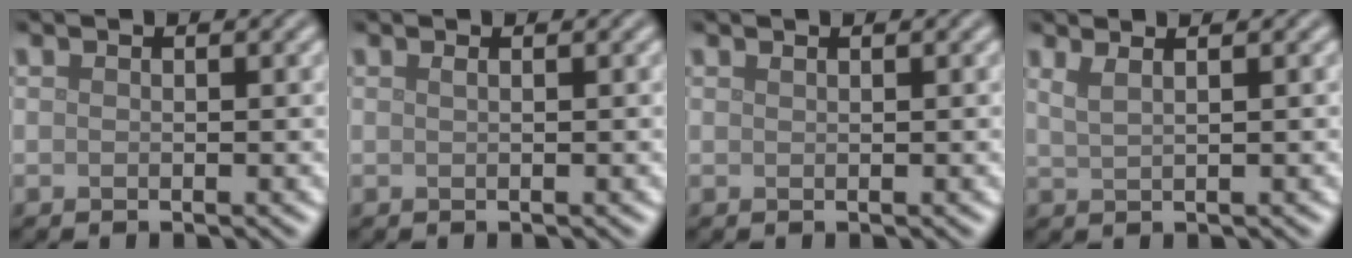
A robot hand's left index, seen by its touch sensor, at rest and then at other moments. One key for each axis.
{"total": 0.8, "fx": 0.3, "fy": 0.4, "fz": 0.7, "tx": -0.008, "ty": 0.001, "tz": -0.001}
{"total": 0.5, "fx": 0.4, "fy": 0.2, "fz": 0.3, "tx": -0.003, "ty": 0.000, "tz": 0.004}
{"total": 2.9, "fx": 1.7, "fy": 1.3, "fz": 2.0, "tx": -0.017, "ty": 0.009, "tz": 0.002}